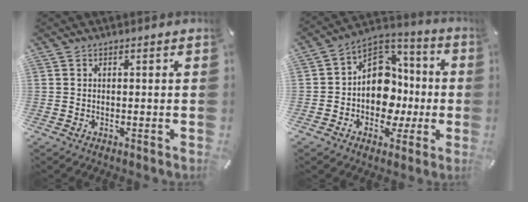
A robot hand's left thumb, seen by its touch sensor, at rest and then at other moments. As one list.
[{"total": 13.9, "force": [-2.1, 11.8, 7.0], "torque": [-0.117, 0.005, -0.030]}]